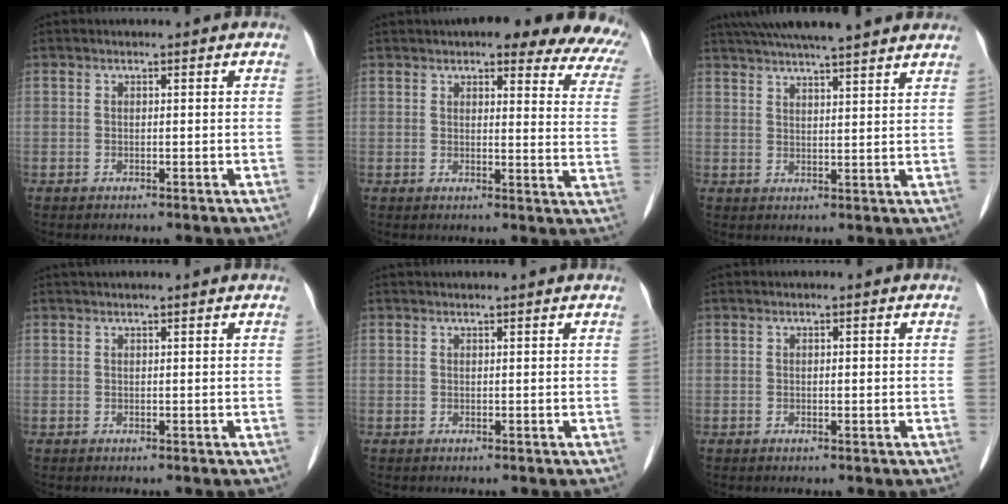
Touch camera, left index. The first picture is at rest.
{"total": 19.5, "force": [16.2, 4.3, 9.9], "torque": [-0.098, -0.022, 0.164]}
{"total": 18.2, "force": [15.9, 1.7, 8.7], "torque": [-0.144, 0.046, 0.220]}
{"total": 2.1, "force": [1.8, -0.3, 1.0], "torque": [-0.012, 0.027, 0.036]}
{"total": 1.8, "force": [1.7, -0.1, 0.6], "torque": [-0.010, 0.019, 0.026]}
{"total": 0.5, "force": [0.0, 0.1, 0.5], "torque": [-0.010, -0.001, 0.002]}